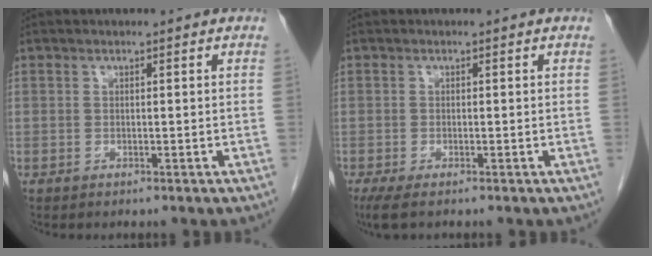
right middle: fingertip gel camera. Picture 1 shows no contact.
{"total": 2.3, "force": [-1.6, 0.3, 1.6], "torque": [-0.032, -0.010, -0.030]}